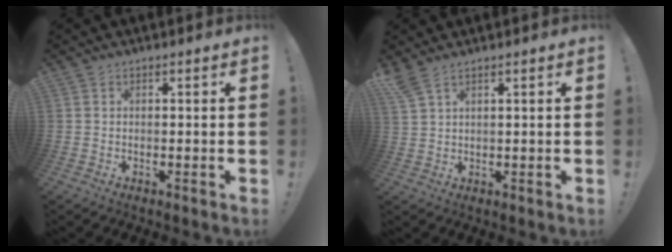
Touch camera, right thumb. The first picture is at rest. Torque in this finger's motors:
{"motor_torque": [0.18, 1.17, 0.48, 0.63, 0.00]}